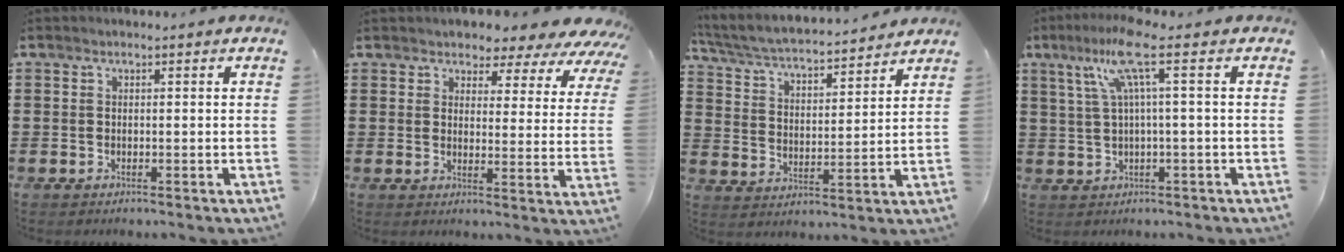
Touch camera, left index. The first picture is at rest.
{"total": 3.7, "force": [3.3, 1.5, 0.6], "torque": [-0.029, -0.020, 0.051]}
{"total": 4.4, "force": [4.1, 0.2, 1.5], "torque": [-0.050, -0.031, 0.064]}
{"total": 7.8, "force": [2.7, -0.1, 7.3], "torque": [-0.163, -0.003, 0.039]}